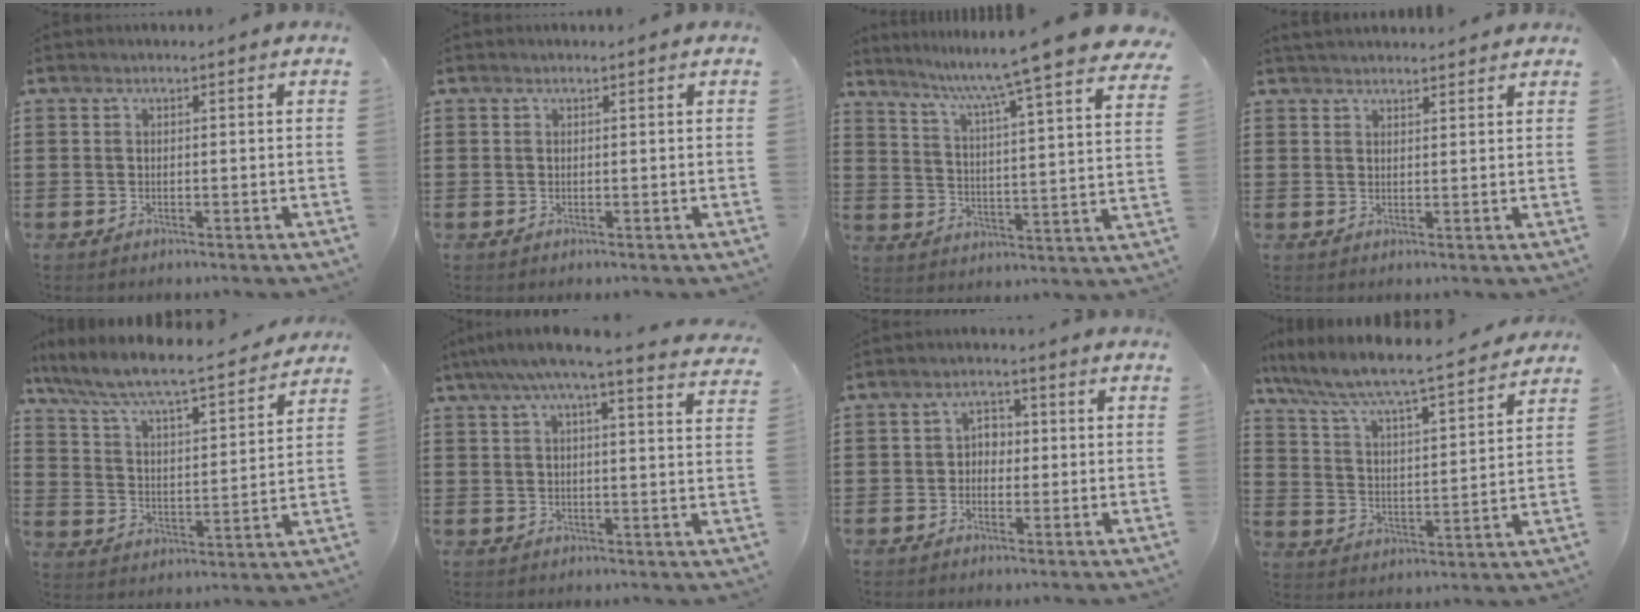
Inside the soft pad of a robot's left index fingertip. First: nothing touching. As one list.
[{"total": 0.0}, {"total": 8.5, "force": [7.3, -1.7, 4.2], "torque": [-0.100, -0.063, 0.111]}, {"total": 2.2, "force": [2.2, 0.2, 0.2], "torque": [-0.009, -0.001, 0.044]}, {"total": 6.8, "force": [6.2, 0.1, 2.7], "torque": [-0.081, -0.048, 0.097]}, {"total": 6.0, "force": [4.9, -0.2, 3.4], "torque": [-0.083, -0.018, 0.083]}, {"total": 2.7, "force": [-0.4, 2.0, 1.8], "torque": [-0.032, 0.006, -0.014]}, {"total": 6.2, "force": [5.7, -0.1, 2.5], "torque": [-0.076, -0.044, 0.088]}]